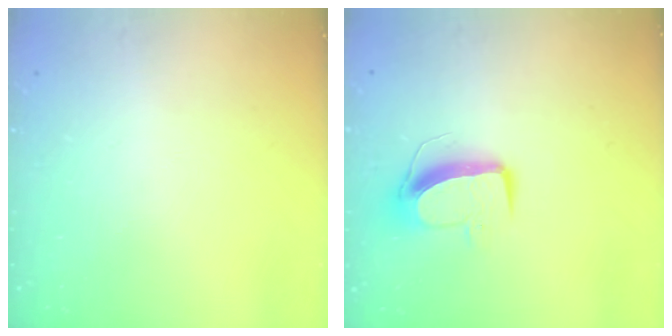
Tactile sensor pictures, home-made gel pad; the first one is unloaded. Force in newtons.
{"total": 9.8, "press": 9.7, "slide": 1.0}